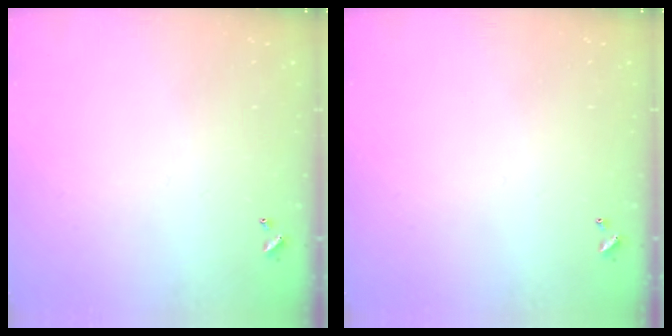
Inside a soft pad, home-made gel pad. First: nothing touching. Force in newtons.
{"total": 0.0}